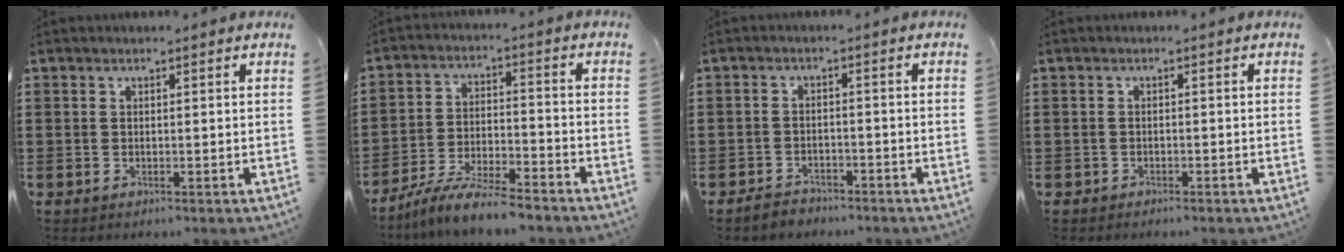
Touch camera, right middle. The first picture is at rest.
{"total": 7.4, "force": [-6.8, 0.3, 2.7], "torque": [-0.056, 0.002, -0.131]}
{"total": 2.3, "force": [-2.2, 0.6, -0.1], "torque": [-0.006, 0.004, -0.048]}
{"total": 0.7, "force": [-0.6, 0.3, 0.0], "torque": [-0.001, 0.002, -0.015]}